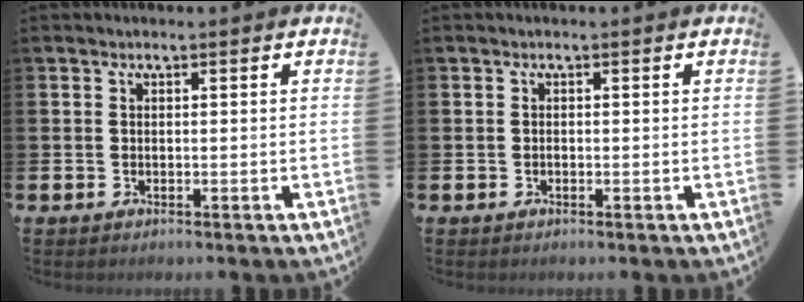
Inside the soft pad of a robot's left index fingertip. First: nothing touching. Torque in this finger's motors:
{"motor_torque": [0.20, 0.05, -0.03, -0.01]}